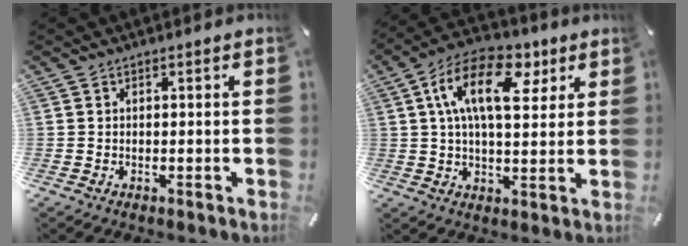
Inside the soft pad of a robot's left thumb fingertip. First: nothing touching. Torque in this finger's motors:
{"motor_torque": [0.53, 0.53, 1.71, -1.05, 0.43]}